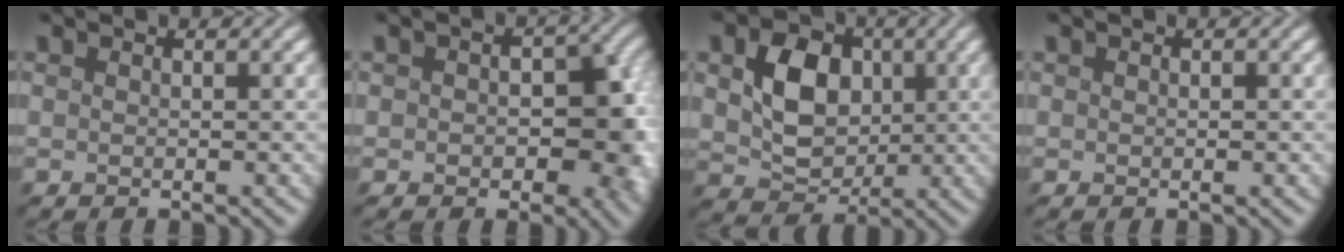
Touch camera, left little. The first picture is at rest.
{"total": 7.8, "force": [-1.4, 4.9, 5.9], "torque": [-0.097, -0.013, 0.000]}
{"total": 4.5, "force": [-0.2, 3.7, 2.6], "torque": [-0.071, -0.005, 0.015]}
{"total": 1.1, "force": [-0.7, -0.6, -0.6], "torque": [-0.003, -0.006, 0.011]}